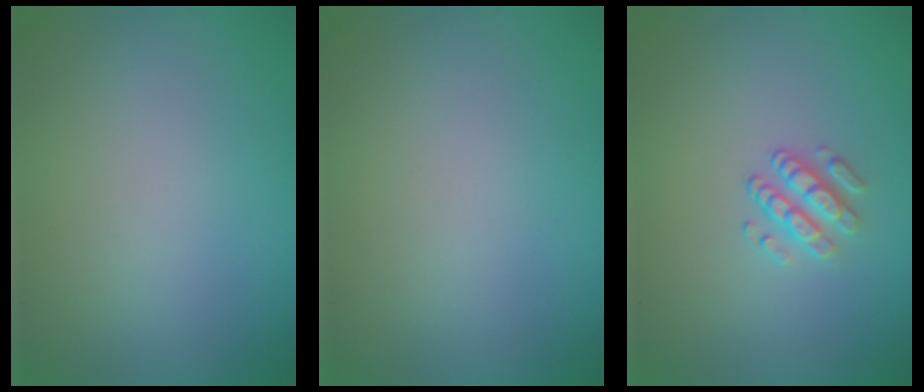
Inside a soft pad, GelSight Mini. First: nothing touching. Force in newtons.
{"total": 0.0}
{"total": 2.0, "press": 1.6, "slide": 1.3}